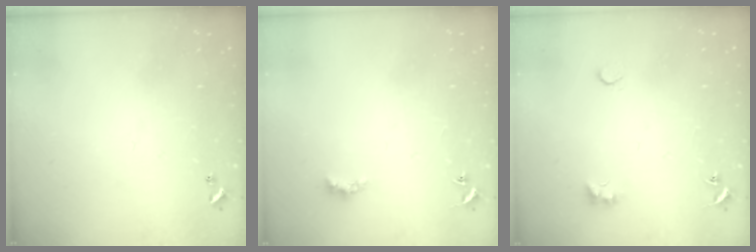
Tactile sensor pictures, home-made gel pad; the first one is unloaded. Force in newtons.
{"total": 2.2, "press": 2.1, "slide": 0.5}
{"total": 3.0, "press": 2.9, "slide": 0.8}